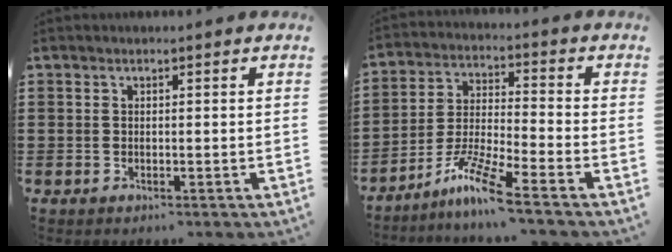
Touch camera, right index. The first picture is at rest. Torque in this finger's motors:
{"motor_torque": [-0.18, 0.47, 0.02, 0.01]}